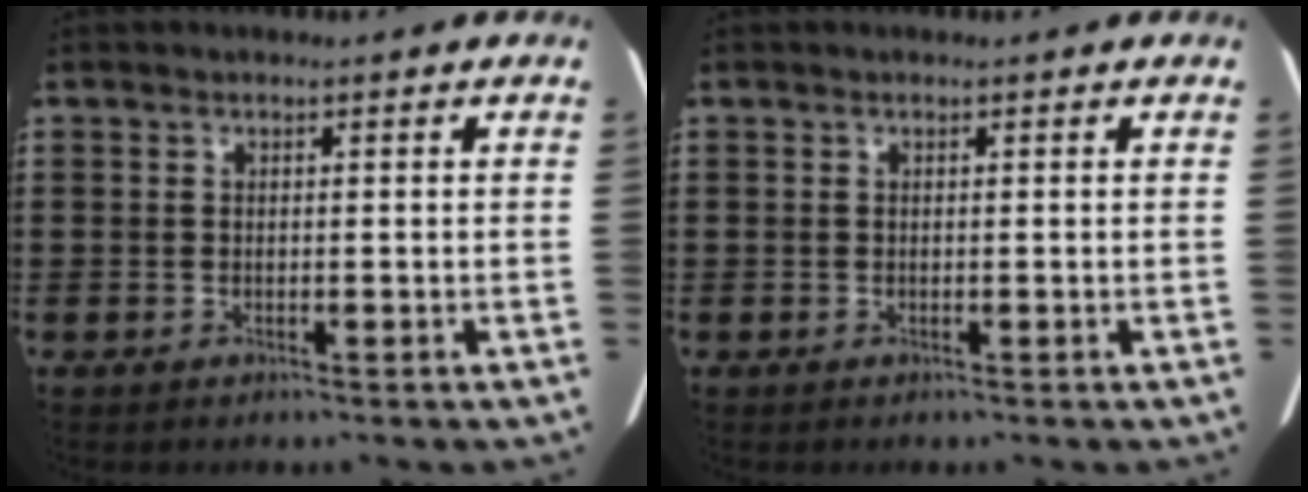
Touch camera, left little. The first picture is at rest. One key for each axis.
{"total": 0.0}